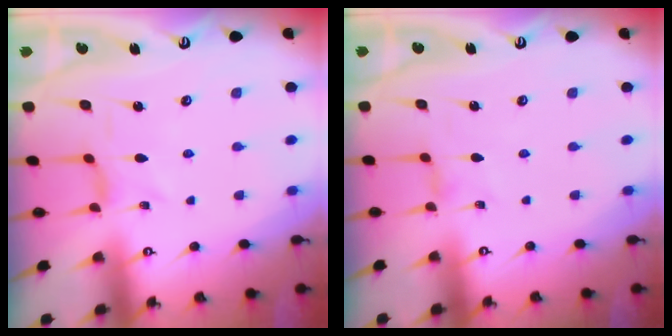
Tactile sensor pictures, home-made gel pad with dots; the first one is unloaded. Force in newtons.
{"total": 0.6, "press": 0.5, "slide": 0.3}